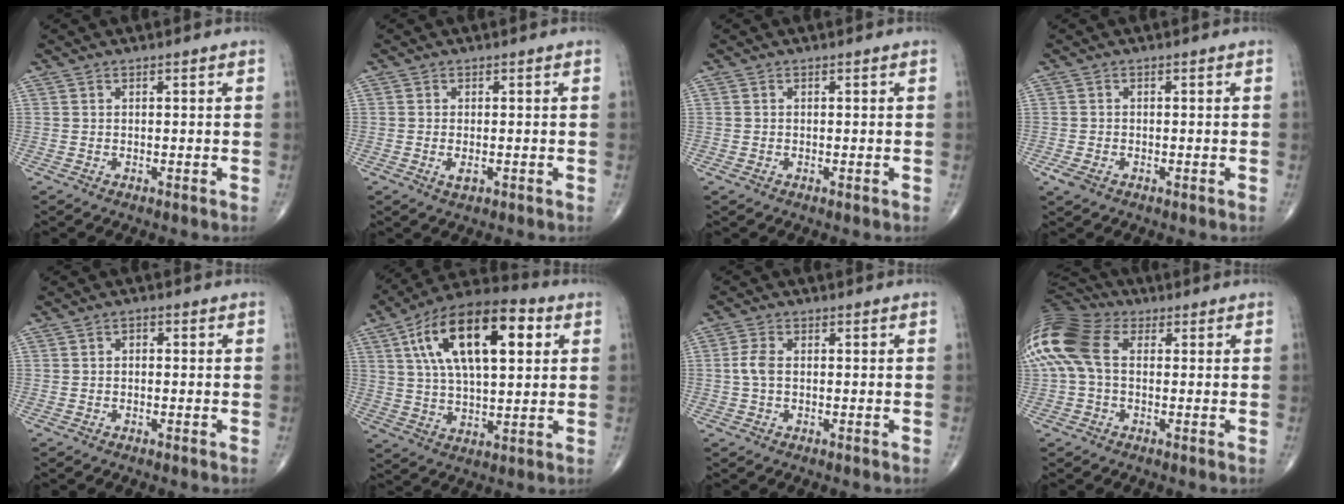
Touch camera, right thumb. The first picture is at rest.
{"total": 1.7, "force": [-0.5, 0.8, 1.5], "torque": [-0.030, -0.004, -0.009]}
{"total": 0.7, "force": [-0.2, 0.4, 0.4], "torque": [-0.014, 0.001, -0.004]}
{"total": 2.5, "force": [-1.2, 1.5, 1.5], "torque": [-0.038, 0.000, -0.019]}
{"total": 1.0, "force": [0.0, 0.7, 0.7], "torque": [-0.005, 0.004, -0.006]}
{"total": 20.9, "force": [6.5, 9.5, 17.4], "torque": [-0.282, 0.008, 0.102]}
{"total": 3.2, "force": [-0.1, 1.9, 2.6], "torque": [-0.060, 0.006, -0.007]}
{"total": 14.4, "force": [1.8, 9.5, 10.7], "torque": [-0.250, 0.033, 0.025]}